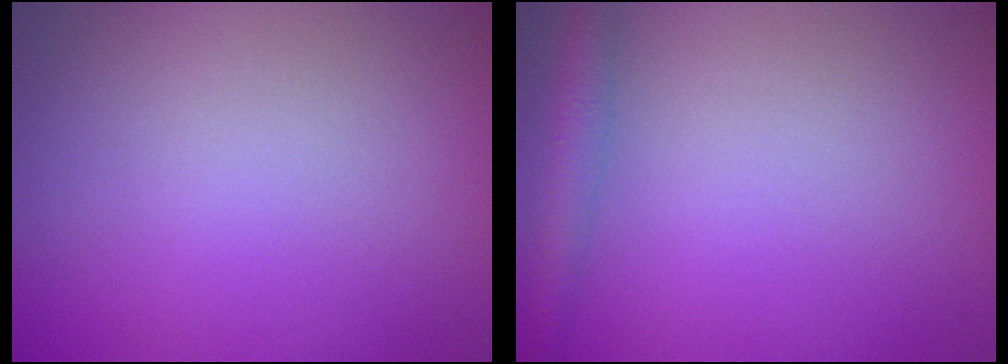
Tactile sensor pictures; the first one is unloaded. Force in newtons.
{"total": 2.6, "press": 2.6, "slide": 0.0}